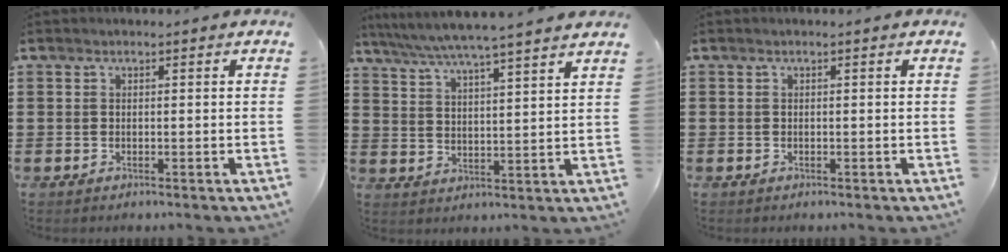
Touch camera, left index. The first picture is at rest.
{"total": 5.4, "force": [4.8, -0.7, 2.2], "torque": [-0.061, -0.027, 0.081]}
{"total": 0.0}